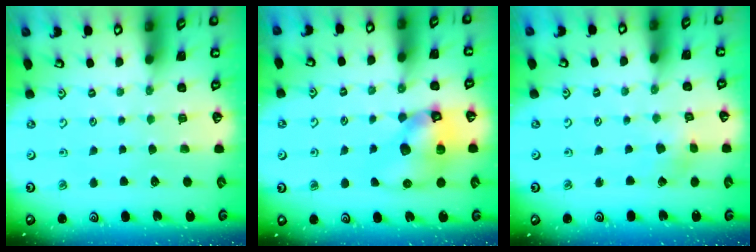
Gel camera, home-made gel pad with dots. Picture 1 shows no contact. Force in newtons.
{"total": 12.4, "press": 12.2, "slide": 2.1}
{"total": 2.0, "press": 1.9, "slide": 0.3}